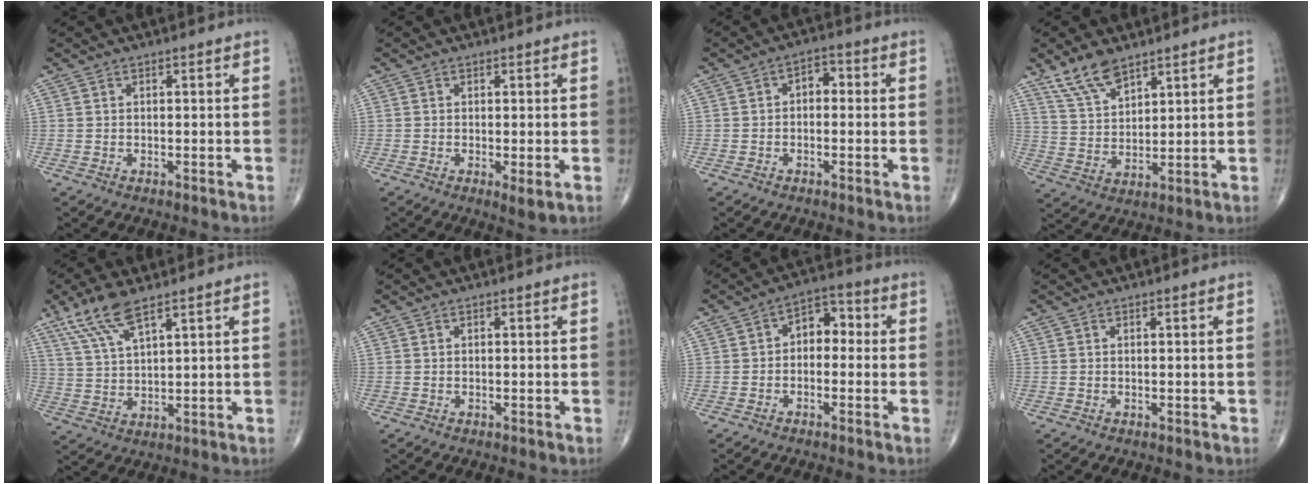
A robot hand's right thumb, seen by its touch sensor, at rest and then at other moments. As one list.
[{"total": 2.3, "force": [-0.5, 0.6, 2.2], "torque": [-0.036, -0.008, -0.008]}, {"total": 3.6, "force": [-0.1, 2.4, 2.7], "torque": [-0.021, 0.016, -0.014]}, {"total": 8.3, "force": [6.1, 3.5, 4.4], "torque": [-0.070, -0.028, 0.125]}, {"total": 8.9, "force": [5.8, 2.4, 6.3], "torque": [-0.133, -0.016, 0.124]}, {"total": 0.0}, {"total": 6.2, "force": [-0.3, 4.3, 4.4], "torque": [-0.038, 0.029, -0.021]}, {"total": 0.0}]